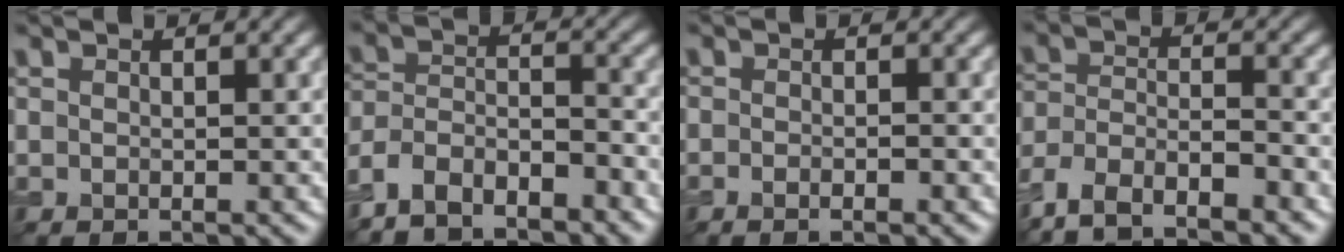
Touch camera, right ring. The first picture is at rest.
{"total": 6.2, "force": [-5.2, 2.3, 2.6], "torque": [-0.047, -0.003, -0.106]}
{"total": 1.8, "force": [-0.7, 0.7, 1.6], "torque": [-0.009, 0.003, -0.015]}
{"total": 6.3, "force": [-5.2, 1.9, 3.0], "torque": [-0.058, -0.005, -0.104]}